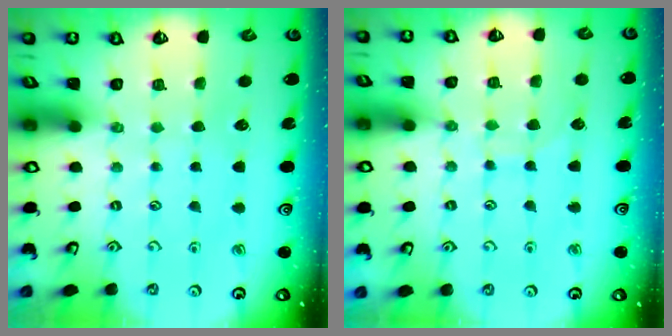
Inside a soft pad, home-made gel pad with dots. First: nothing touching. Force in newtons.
{"total": 6.3, "press": 6.3, "slide": 0.6}